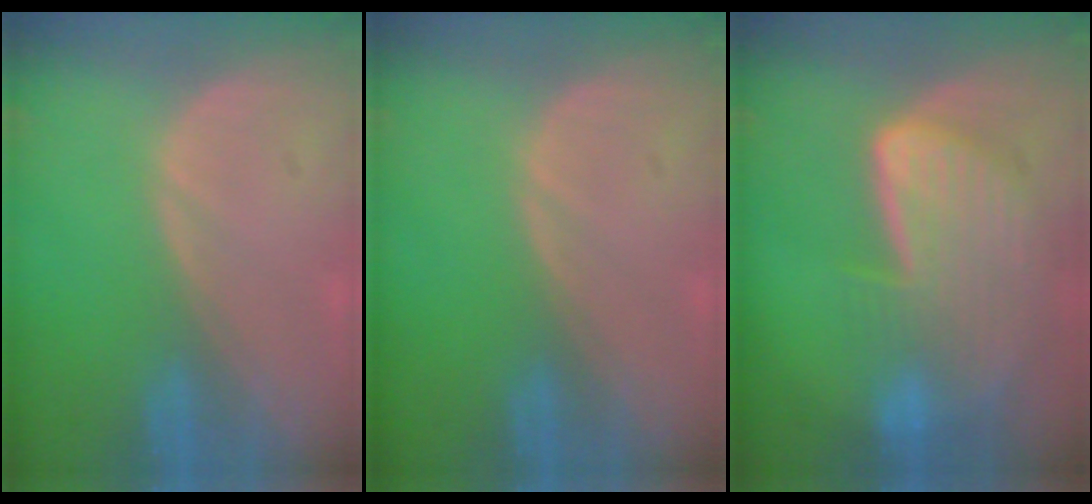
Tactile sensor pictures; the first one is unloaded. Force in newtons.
{"total": 0.0}
{"total": 8.8, "press": 7.9, "slide": 4.0}